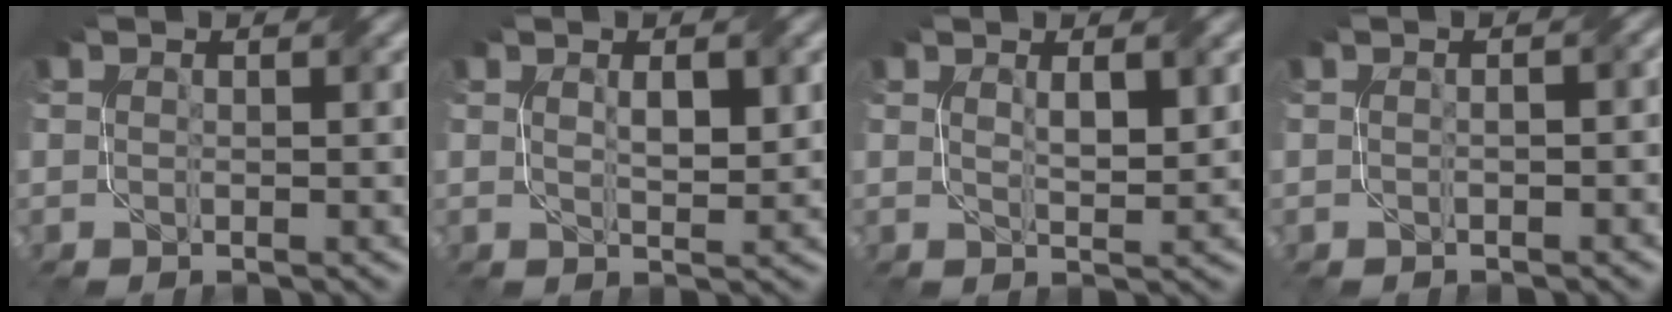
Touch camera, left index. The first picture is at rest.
{"total": 2.4, "force": [0.7, 0.8, 2.2], "torque": [-0.042, 0.001, 0.017]}
{"total": 2.2, "force": [0.8, 0.6, 1.9], "torque": [-0.037, -0.001, 0.020]}
{"total": 1.4, "force": [0.0, 0.5, 1.3], "torque": [-0.021, 0.003, -0.003]}